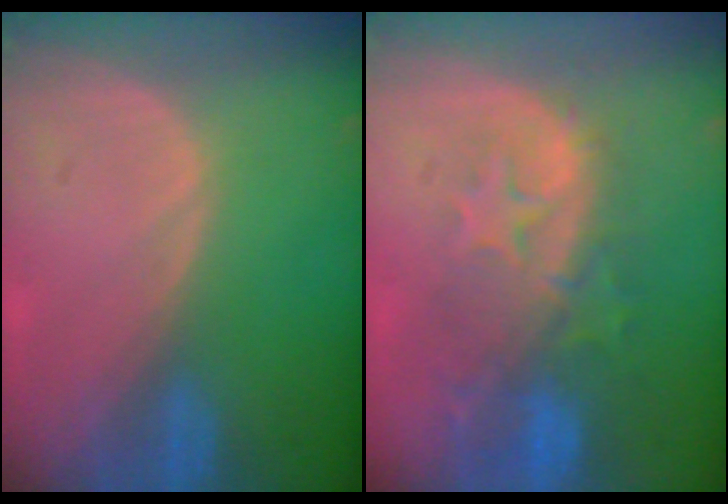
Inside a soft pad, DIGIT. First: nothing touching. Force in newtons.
{"total": 10.2, "press": 8.9, "slide": 5.0}